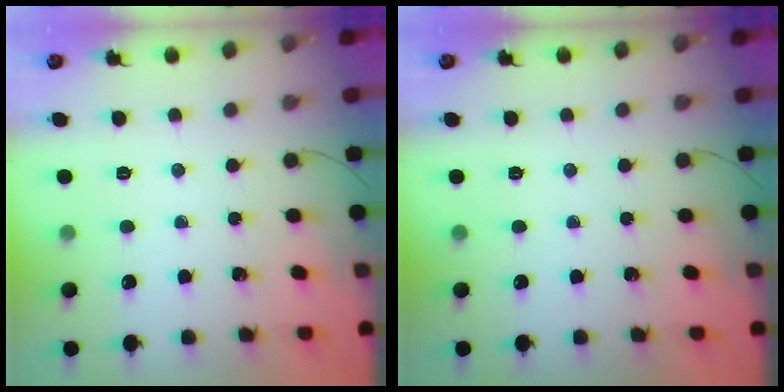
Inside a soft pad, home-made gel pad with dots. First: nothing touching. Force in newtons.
{"total": 0.0}